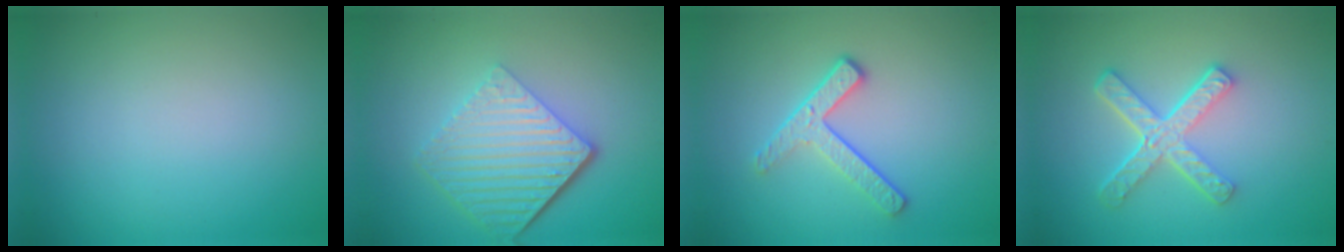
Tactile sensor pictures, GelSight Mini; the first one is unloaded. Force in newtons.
{"total": 6.5, "press": 4.4, "slide": 4.8}
{"total": 3.1, "press": 2.5, "slide": 1.8}
{"total": 4.6, "press": 3.3, "slide": 3.2}